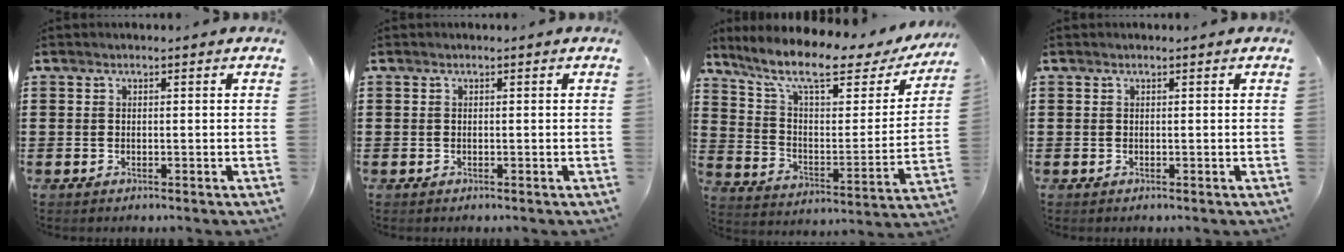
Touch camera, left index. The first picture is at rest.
{"total": 0.0}
{"total": 11.1, "force": [8.0, 2.5, 7.2], "torque": [-0.163, -0.041, 0.133]}
{"total": 0.0}